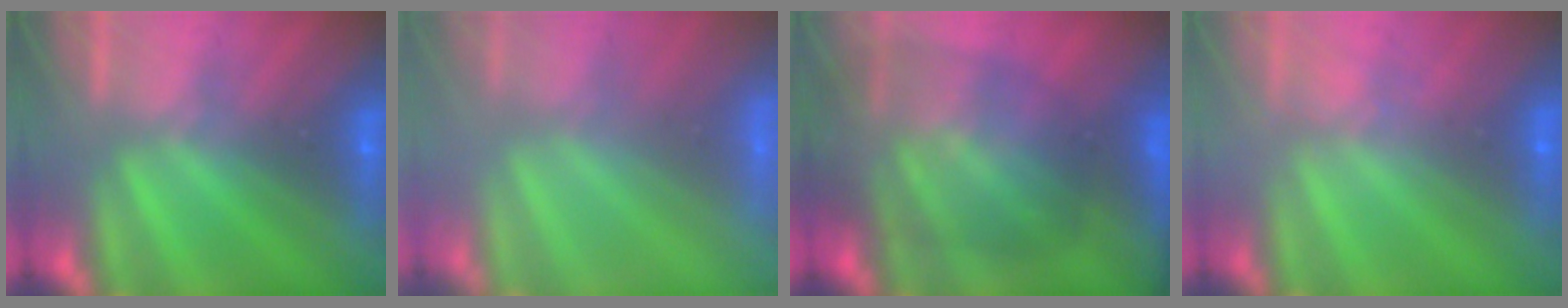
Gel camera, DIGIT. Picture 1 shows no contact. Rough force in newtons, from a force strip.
{"total": 9.2}
{"total": 8.7}
{"total": 1.8}